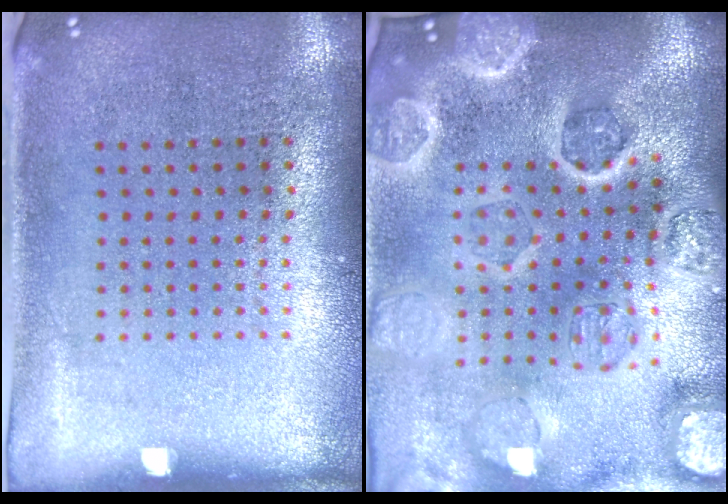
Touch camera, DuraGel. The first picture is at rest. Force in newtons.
{"total": 5.4, "press": 4.7, "slide": 2.8}